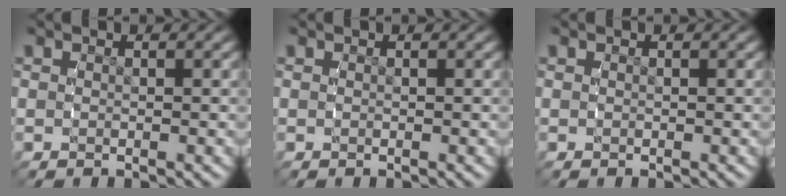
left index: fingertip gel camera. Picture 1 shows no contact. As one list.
[{"total": 1.1, "force": [-0.2, -1.0, -0.3], "torque": [0.014, -0.008, 0.005]}, {"total": 0.0}]